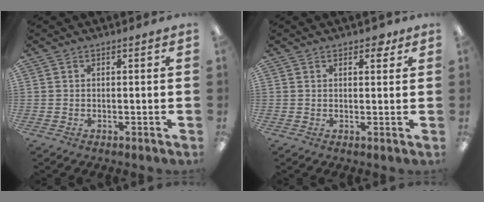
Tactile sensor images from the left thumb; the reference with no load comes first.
{"total": 2.7, "force": [1.8, 1.5, 1.3], "torque": [-0.003, -0.005, 0.027]}